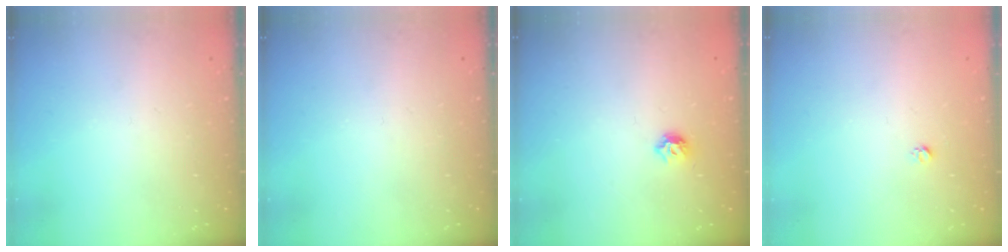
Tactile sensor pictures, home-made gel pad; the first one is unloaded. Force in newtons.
{"total": 0.0}
{"total": 6.0, "press": 5.9, "slide": 1.0}
{"total": 2.7, "press": 2.7, "slide": 0.3}